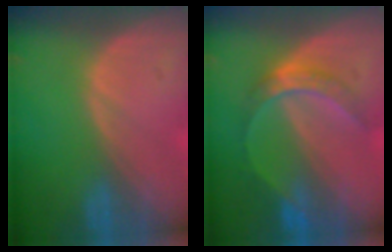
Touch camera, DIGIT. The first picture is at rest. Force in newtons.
{"total": 6.0, "press": 5.8, "slide": 1.4}